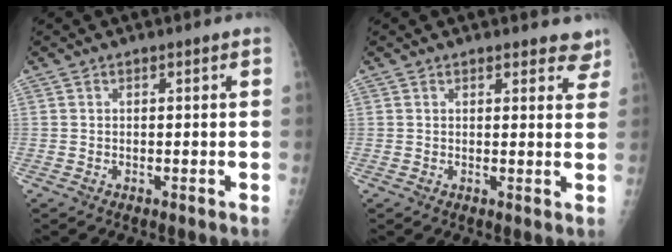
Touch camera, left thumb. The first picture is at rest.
{"total": 5.2, "force": [4.4, 1.8, 2.1], "torque": [0.008, -0.019, 0.041]}